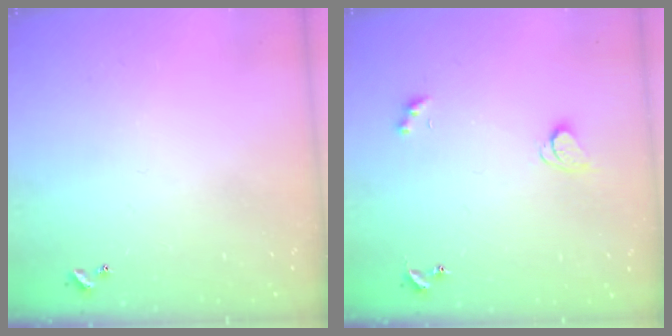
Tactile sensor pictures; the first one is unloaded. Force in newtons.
{"total": 2.4, "press": 2.3, "slide": 0.6}